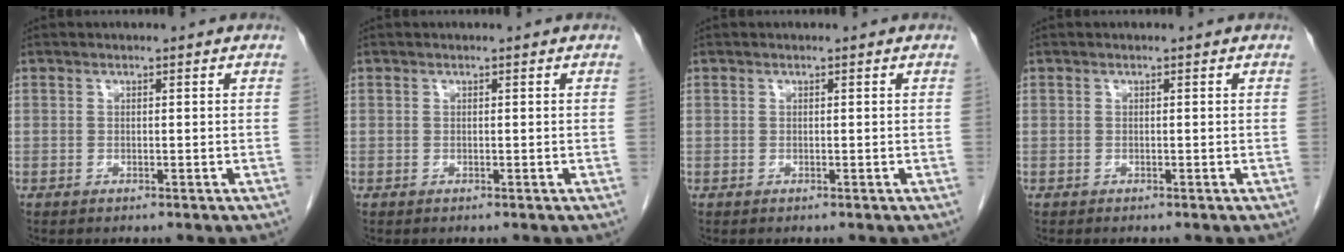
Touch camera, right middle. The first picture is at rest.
{"total": 0.0}
{"total": 0.0}
{"total": 0.0}